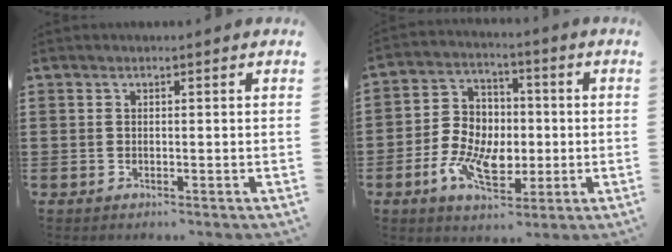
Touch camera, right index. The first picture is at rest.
{"total": 9.1, "force": [-2.1, 6.8, 5.6], "torque": [-0.124, 0.018, -0.040]}